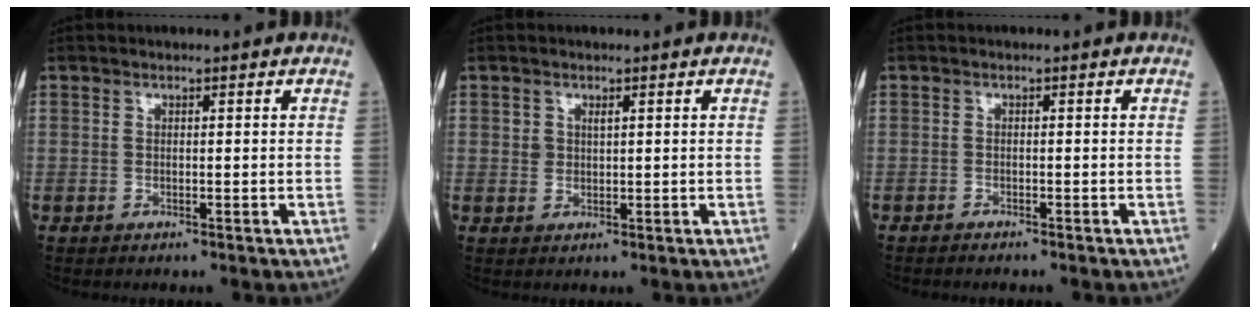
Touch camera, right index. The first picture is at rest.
{"total": 1.2, "force": [0.6, 0.8, 0.7], "torque": [-0.010, -0.002, 0.012]}
{"total": 1.3, "force": [-1.2, 0.1, 0.5], "torque": [-0.008, 0.000, -0.016]}